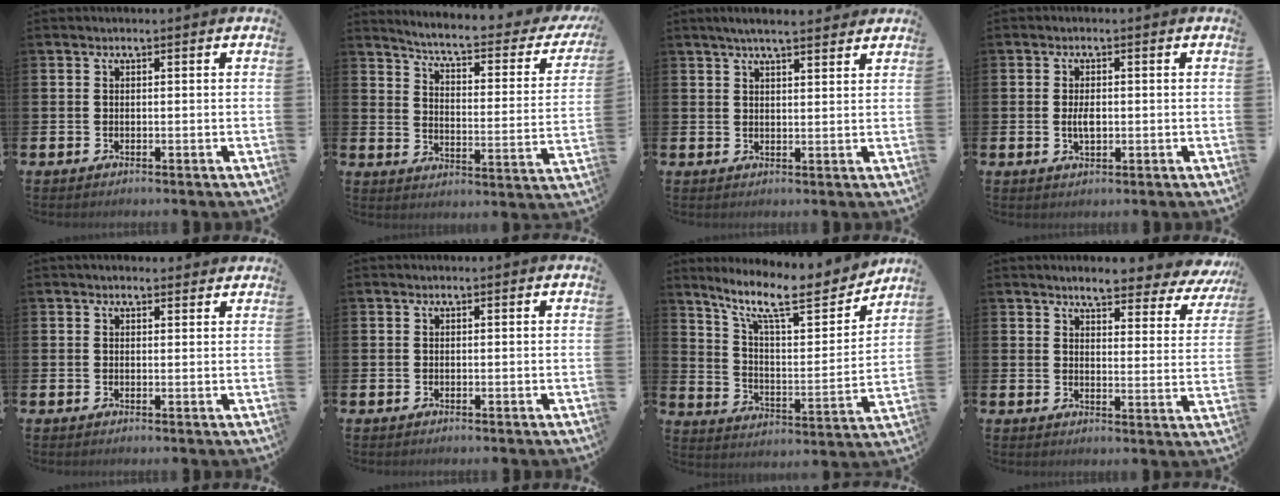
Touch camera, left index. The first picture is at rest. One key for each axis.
{"total": 5.1, "fx": 4.5, "fy": 0.5, "fz": 2.4, "tx": -0.062, "ty": -0.040, "tz": 0.064}
{"total": 4.3, "fx": 3.8, "fy": 0.6, "fz": 1.9, "tx": -0.033, "ty": -0.010, "tz": 0.065}
{"total": 2.5, "fx": 0.0, "fy": 1.2, "fz": 2.1, "tx": -0.031, "ty": 0.000, "tz": -0.003}
{"total": 1.4, "fx": 1.2, "fy": 0.5, "fz": 0.2, "tx": 0.004, "ty": 0.002, "tz": 0.021}
{"total": 0.0}
{"total": 12.3, "fx": 9.7, "fy": 3.1, "fz": 6.9, "tx": -0.146, "ty": -0.059, "tz": 0.163}
{"total": 5.7, "fx": 5.2, "fy": 1.1, "fz": 2.1, "tx": -0.040, "ty": -0.040, "tz": 0.083}